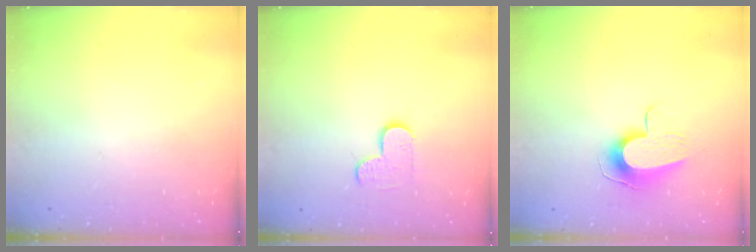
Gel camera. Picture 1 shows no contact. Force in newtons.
{"total": 4.8, "press": 4.8, "slide": 0.5}
{"total": 9.4, "press": 9.4, "slide": 0.6}